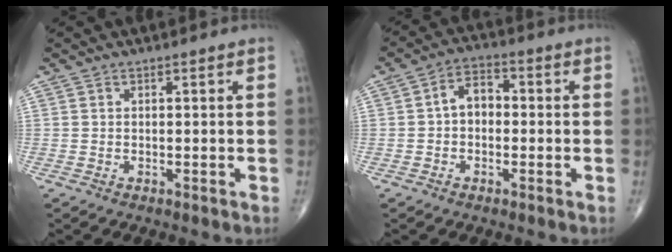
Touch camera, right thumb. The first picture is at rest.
{"total": 5.6, "force": [-0.3, 3.9, 3.9], "torque": [-0.051, 0.022, -0.017]}